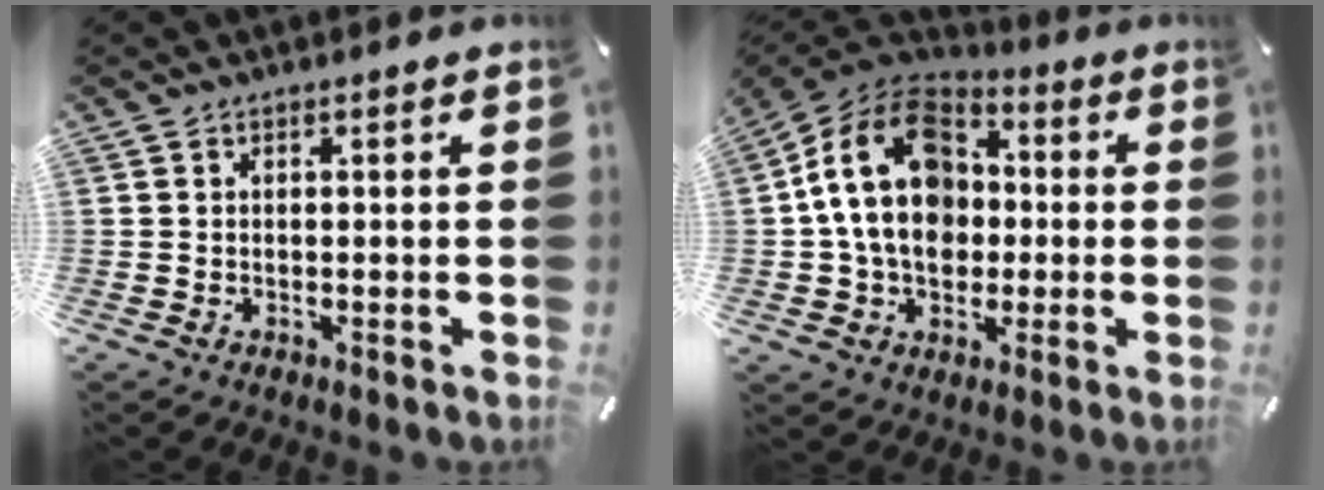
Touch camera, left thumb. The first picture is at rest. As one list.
[{"total": 18.7, "force": [0.6, 14.7, 11.5], "torque": [-0.236, 0.015, 0.010]}]